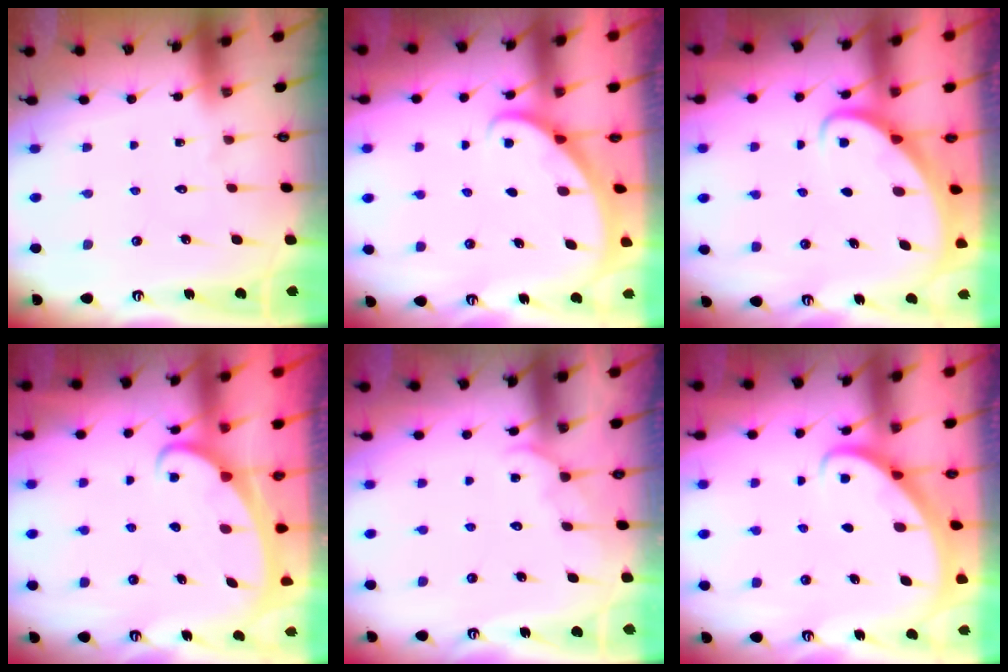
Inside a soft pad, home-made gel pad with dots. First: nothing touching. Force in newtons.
{"total": 2.0, "press": 2.0, "slide": 0.1}
{"total": 2.1, "press": 2.1, "slide": 0.3}
{"total": 2.3, "press": 2.3, "slide": 0.3}
{"total": 4.6, "press": 4.6, "slide": 0.4}
{"total": 2.7, "press": 2.7, "slide": 0.2}